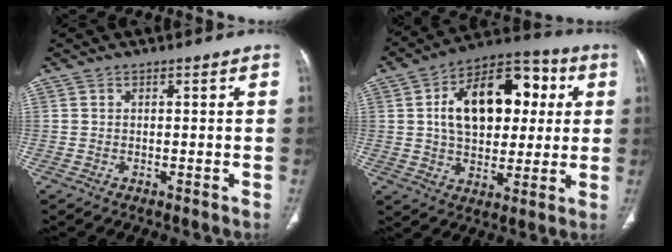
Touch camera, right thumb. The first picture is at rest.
{"total": 19.9, "force": [3.9, 12.5, 15.0], "torque": [-0.198, 0.019, 0.060]}